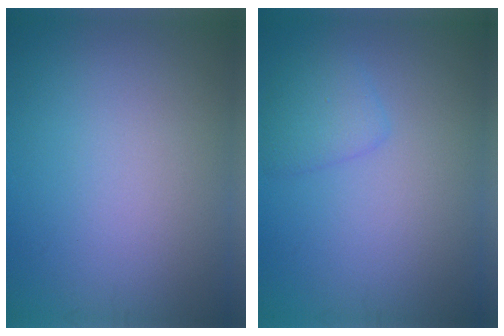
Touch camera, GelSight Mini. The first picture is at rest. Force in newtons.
{"total": 1.9, "press": 1.9, "slide": 0.2}